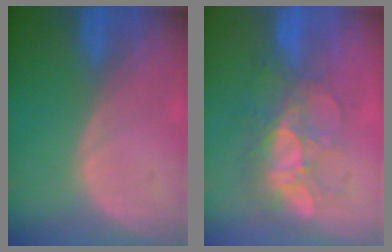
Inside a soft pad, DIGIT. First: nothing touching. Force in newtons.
{"total": 8.3, "press": 7.7, "slide": 3.1}